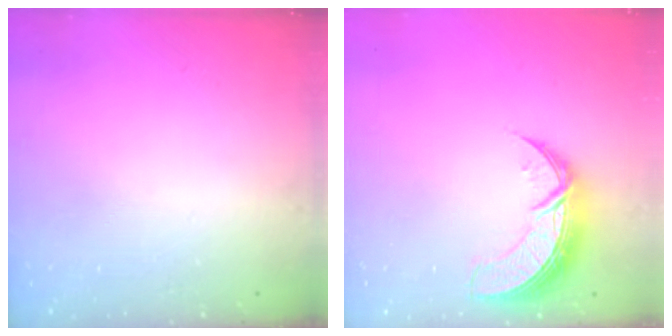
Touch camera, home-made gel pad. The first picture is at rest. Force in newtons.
{"total": 10.3, "press": 10.3, "slide": 0.7}